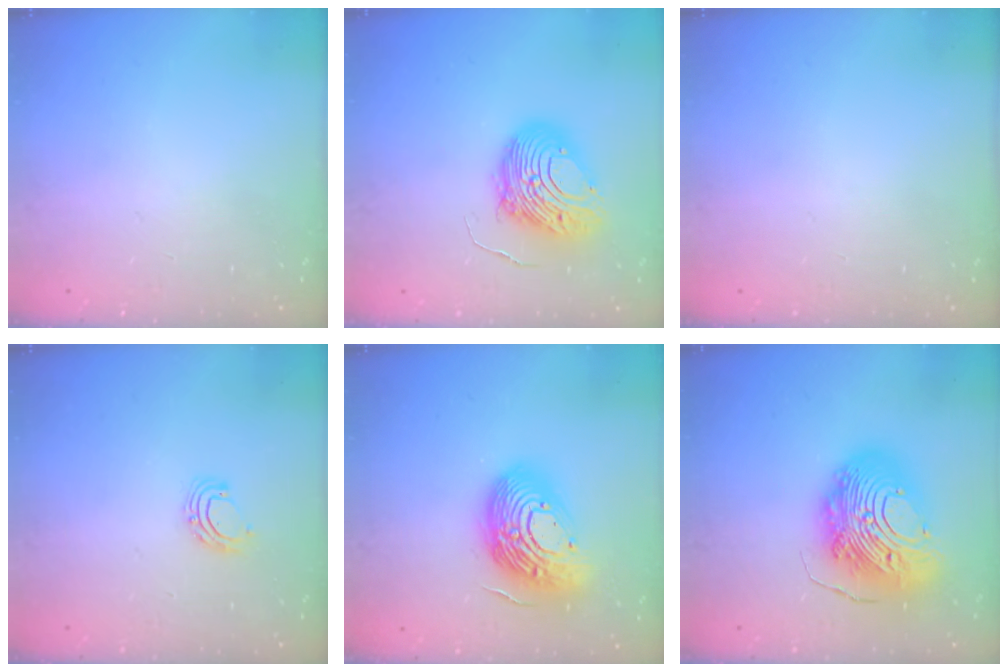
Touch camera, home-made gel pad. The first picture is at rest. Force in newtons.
{"total": 10.9, "press": 10.8, "slide": 1.3}
{"total": 0.0}
{"total": 7.6, "press": 7.5, "slide": 0.9}
{"total": 20.9, "press": 20.8, "slide": 1.8}
{"total": 20.9, "press": 20.8, "slide": 2.0}